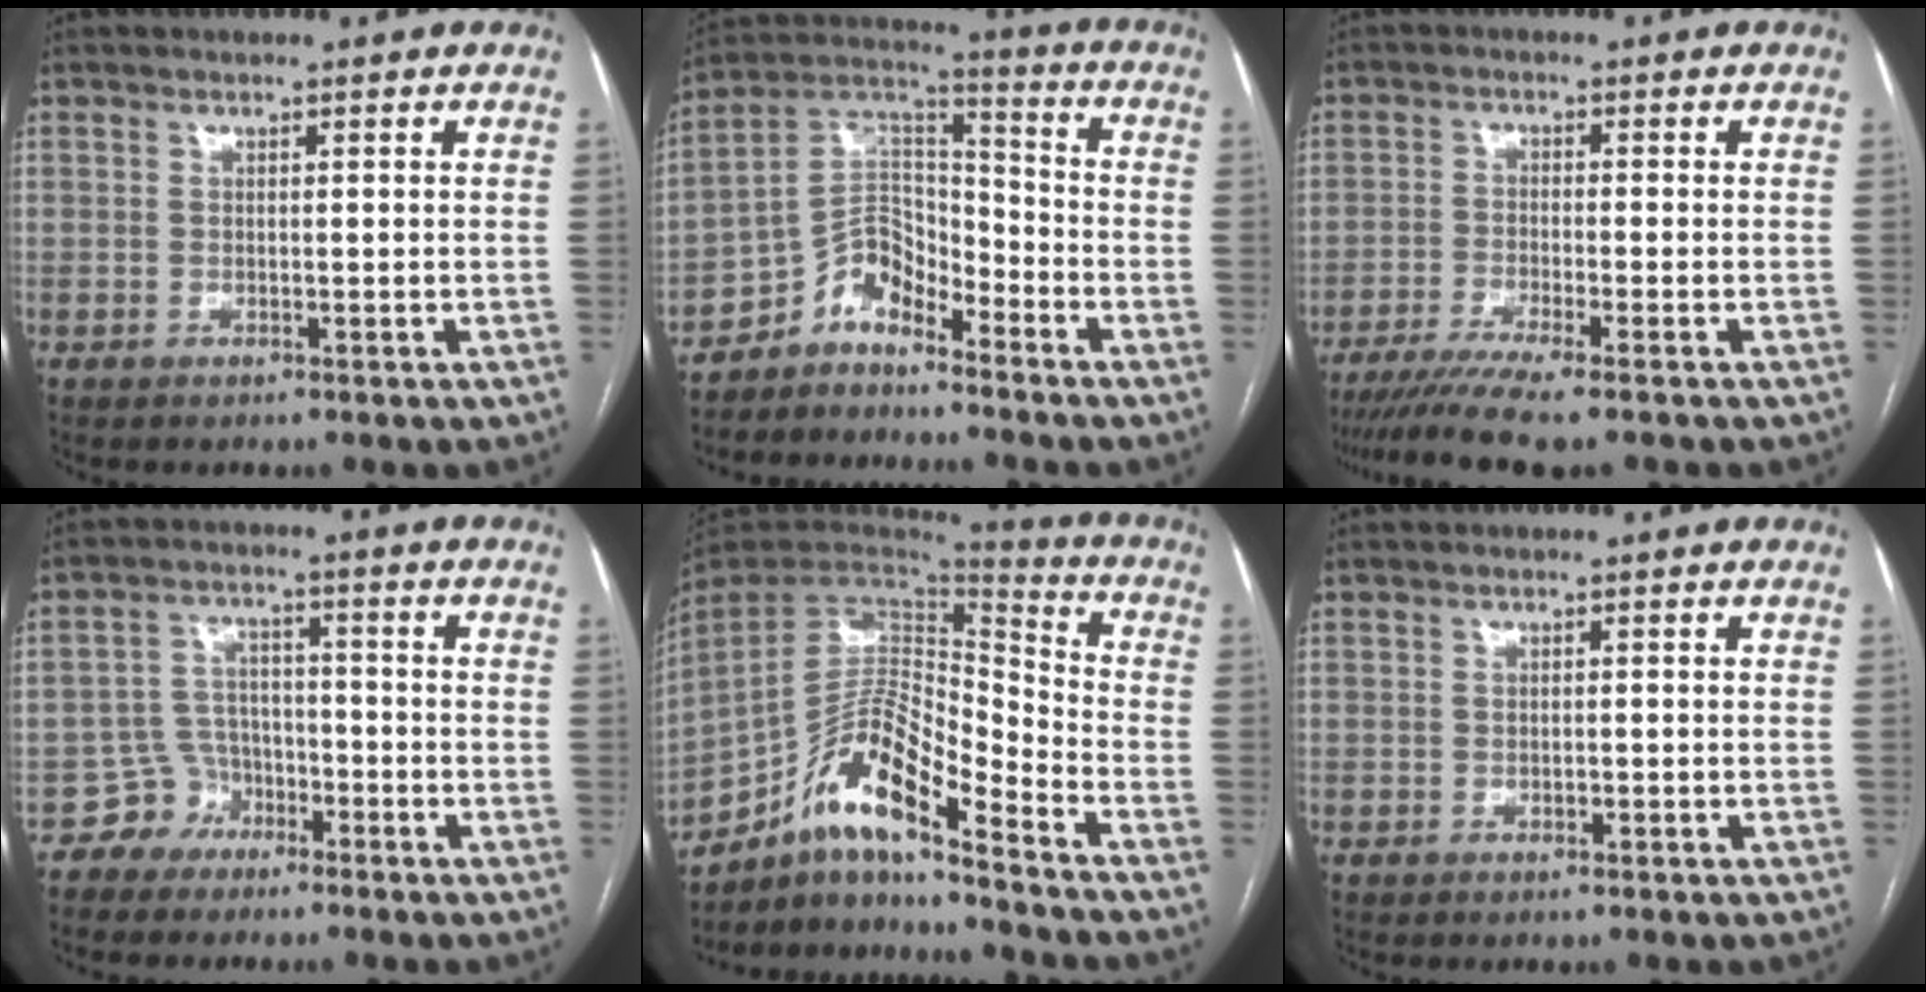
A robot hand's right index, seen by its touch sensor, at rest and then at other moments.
{"total": 8.2, "force": [-6.2, 3.8, 3.7], "torque": [-0.069, 0.038, -0.124]}
{"total": 8.0, "force": [-6.4, -0.4, 4.8], "torque": [-0.070, -0.018, -0.104]}
{"total": 4.9, "force": [-3.2, 3.7, -0.1], "torque": [0.011, 0.015, -0.057]}
{"total": 14.5, "force": [-10.4, 2.4, 9.8], "torque": [-0.177, 0.020, -0.186]}
{"total": 0.7, "force": [-0.3, 0.5, 0.4], "torque": [-0.006, 0.002, -0.003]}